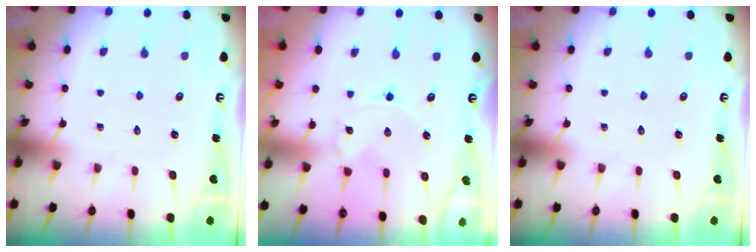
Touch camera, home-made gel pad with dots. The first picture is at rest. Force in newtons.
{"total": 1.2, "press": 1.1, "slide": 0.1}
{"total": 0.0}